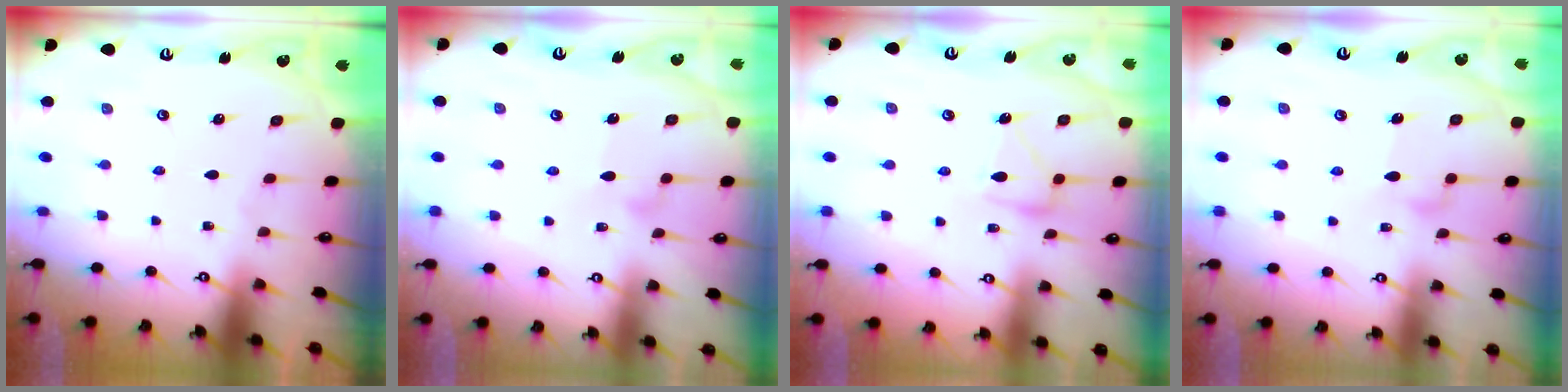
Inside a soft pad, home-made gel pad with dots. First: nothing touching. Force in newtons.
{"total": 5.4, "press": 5.4, "slide": 0.4}
{"total": 13.1, "press": 13.1, "slide": 0.7}
{"total": 8.5, "press": 8.5, "slide": 0.3}